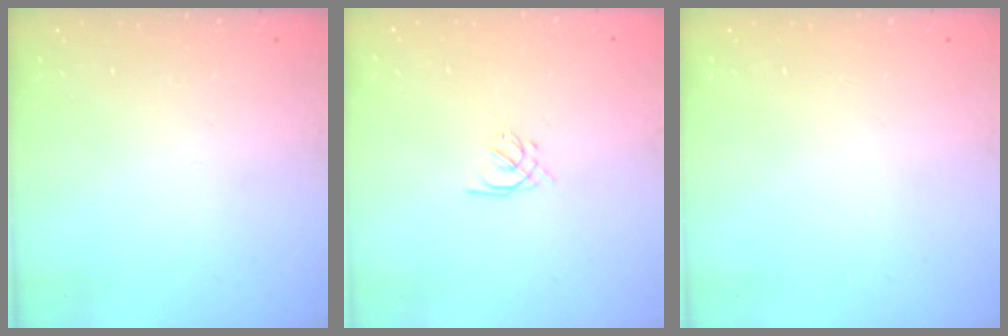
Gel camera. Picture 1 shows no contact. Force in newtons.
{"total": 1.4, "press": 1.3, "slide": 0.5}
{"total": 0.0}